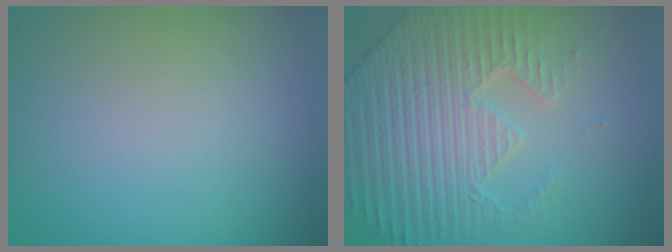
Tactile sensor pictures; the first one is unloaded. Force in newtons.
{"total": 6.9, "press": 5.4, "slide": 4.3}